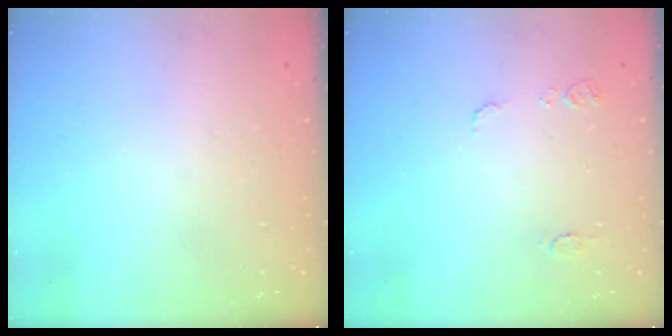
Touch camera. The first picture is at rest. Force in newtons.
{"total": 7.1, "press": 7.0, "slide": 0.7}